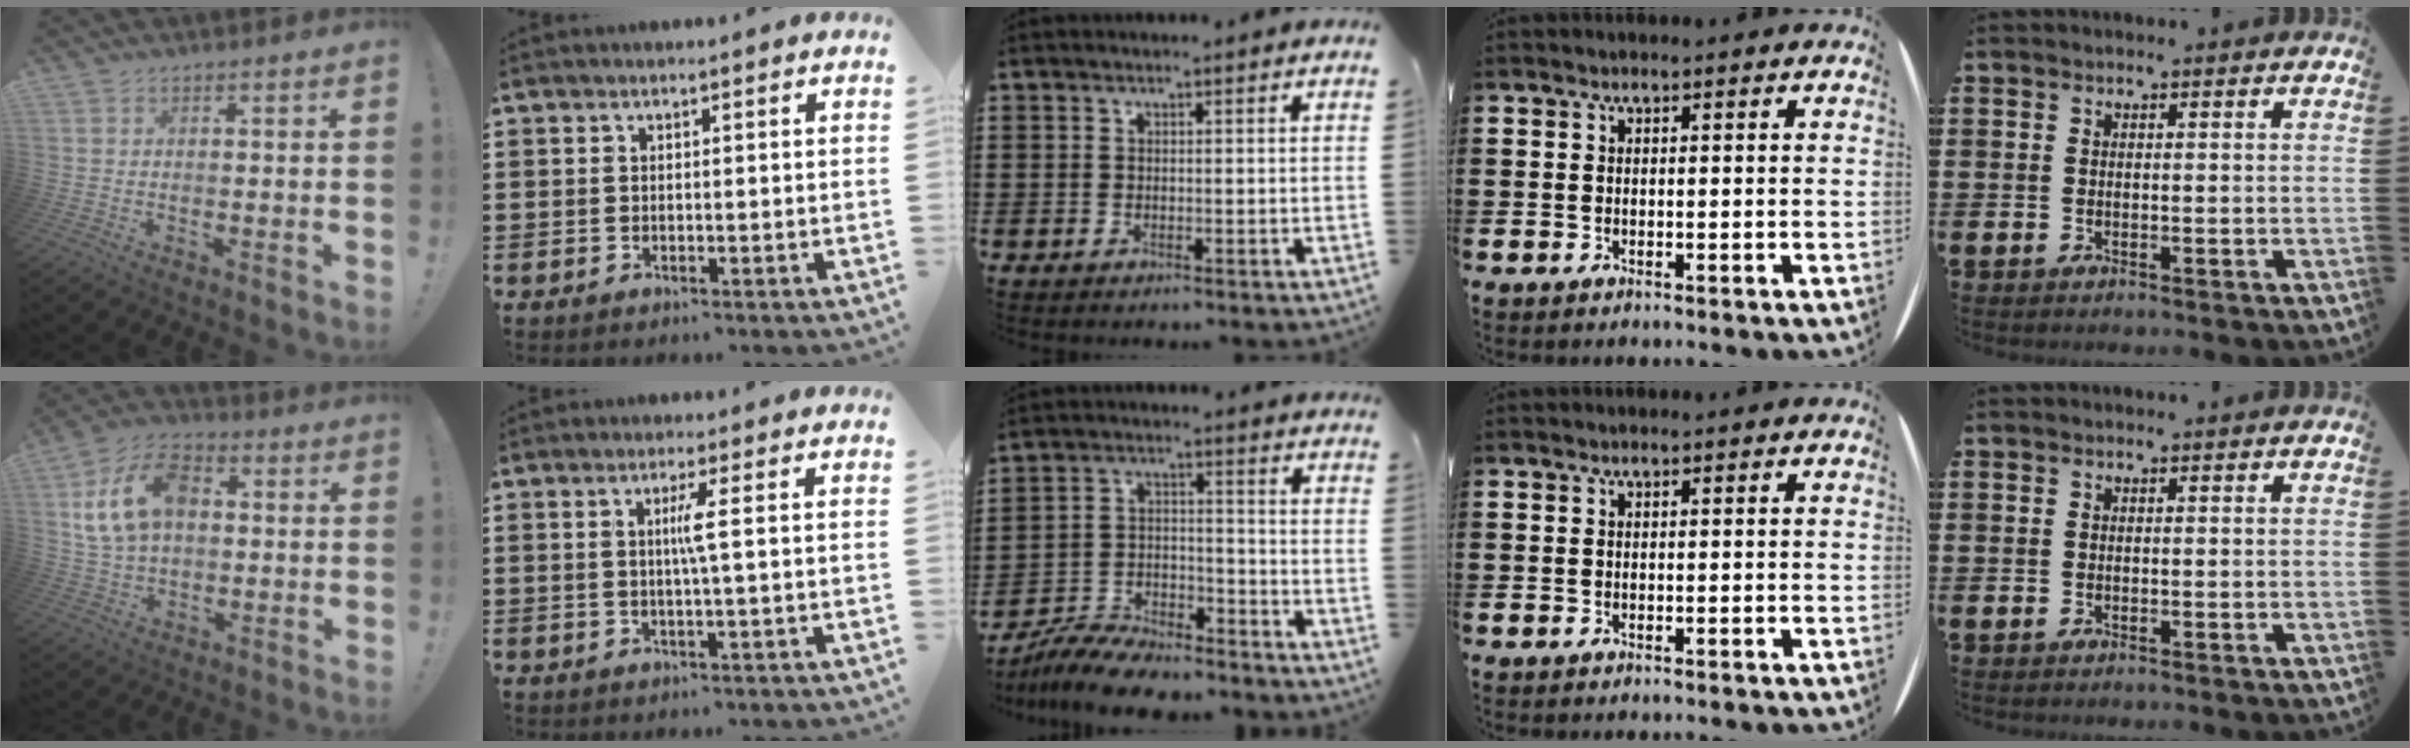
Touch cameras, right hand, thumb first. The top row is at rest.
{"thumb": {"total": 16.3, "force": [3.3, 11.3, 11.3], "torque": [-0.197, 0.006, 0.065]}, "index": {"total": 2.8, "force": [0.2, -0.6, 2.7], "torque": [-0.052, -0.006, -0.002]}, "middle": {"total": 7.6, "force": [-7.4, 1.2, 1.6], "torque": [-0.027, 0.019, -0.143]}}